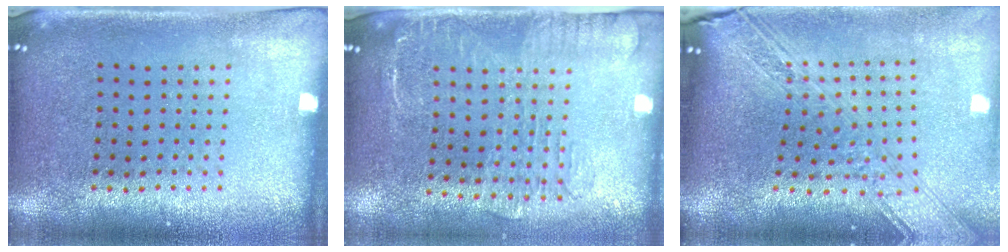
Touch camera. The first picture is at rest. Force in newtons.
{"total": 1.9, "press": 1.6, "slide": 1.1}
{"total": 3.3, "press": 2.5, "slide": 2.2}